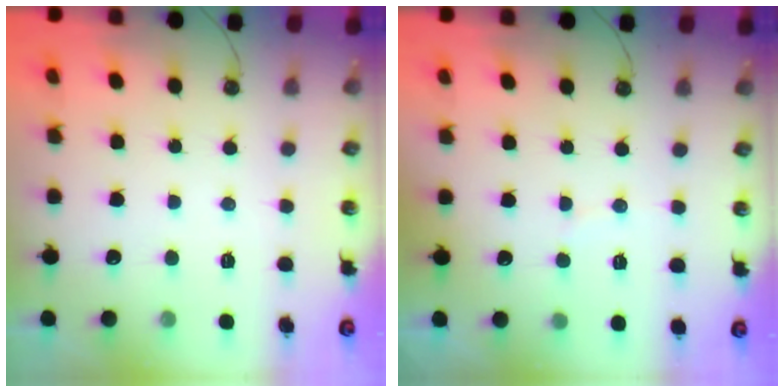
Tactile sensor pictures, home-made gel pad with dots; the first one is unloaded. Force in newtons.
{"total": 2.6, "press": 2.6, "slide": 0.4}